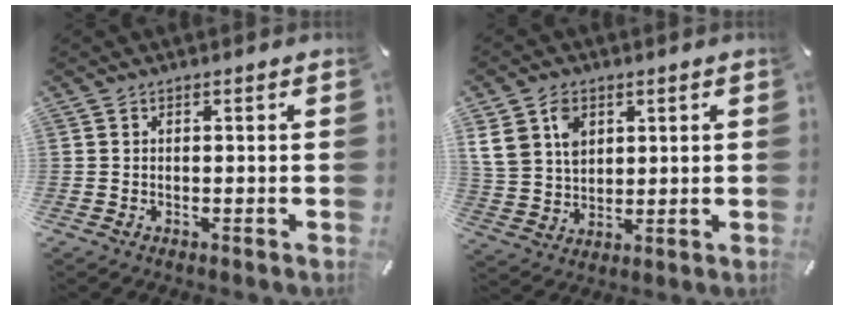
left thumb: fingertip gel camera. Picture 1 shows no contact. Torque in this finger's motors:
{"motor_torque": [2.64, 2.37, 1.43, -1.34, 0.74]}